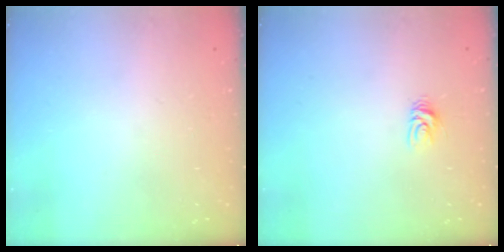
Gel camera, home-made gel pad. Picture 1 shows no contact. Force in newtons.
{"total": 4.8, "press": 4.8, "slide": 0.4}